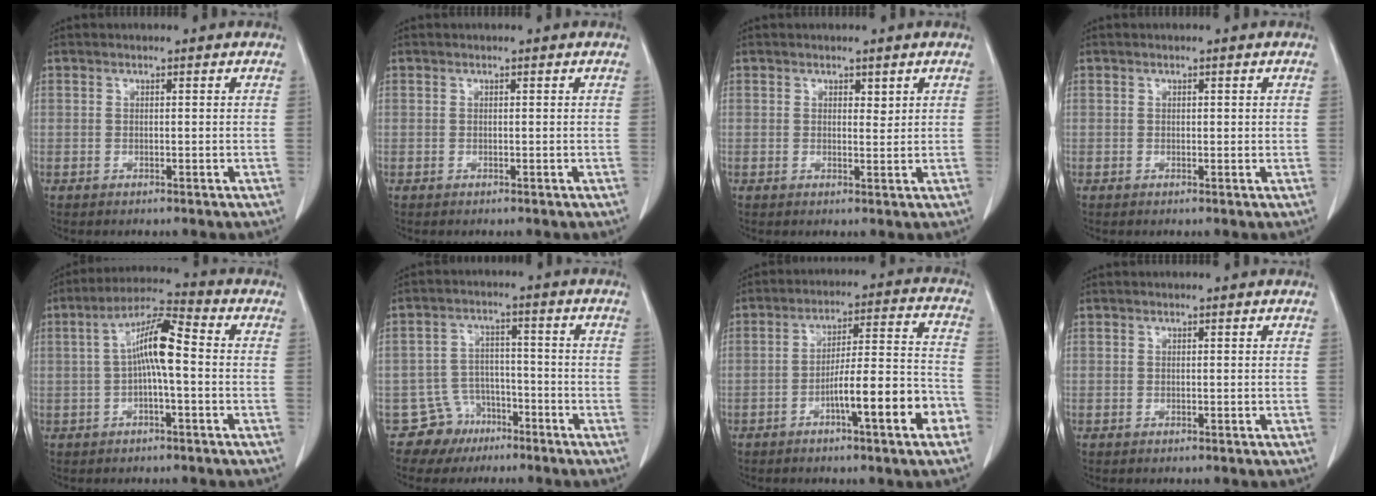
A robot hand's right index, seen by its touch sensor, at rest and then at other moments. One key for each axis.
{"total": 0.0}
{"total": 1.3, "fx": 0.8, "fy": 0.8, "fz": 0.7, "tx": -0.005, "ty": -0.006, "tz": 0.012}
{"total": 0.7, "fx": 0.2, "fy": 0.4, "fz": 0.5, "tx": -0.001, "ty": 0.001, "tz": 0.003}
{"total": 8.1, "fx": 0.0, "fy": 1.2, "fz": 8.0, "tx": -0.151, "ty": 0.026, "tz": -0.005}
{"total": 6.3, "fx": -4.0, "fy": 4.9, "fz": -0.3, "tx": 0.014, "ty": 0.018, "tz": -0.064}
{"total": 12.1, "fx": -5.3, "fy": 0.8, "fz": 10.9, "tx": -0.162, "ty": 0.016, "tz": -0.078}
{"total": 0.0}